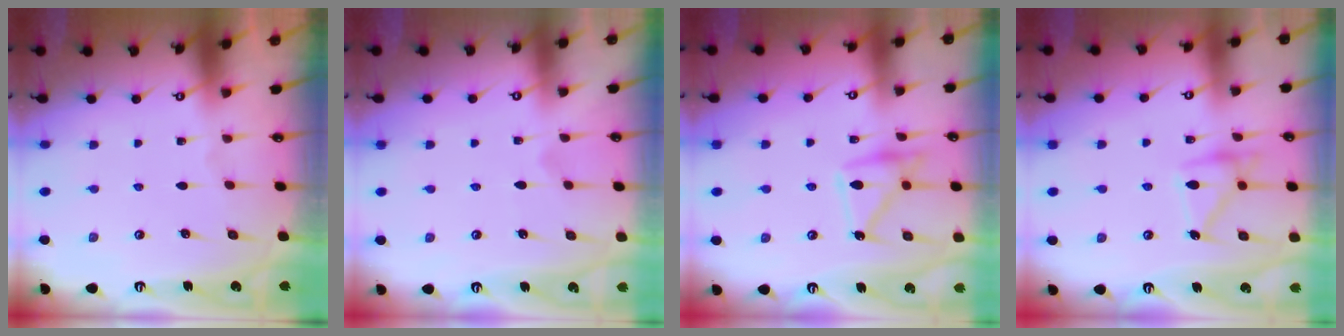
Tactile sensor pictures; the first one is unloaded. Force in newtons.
{"total": 6.7, "press": 6.7, "slide": 0.4}
{"total": 14.6, "press": 14.6, "slide": 0.8}
{"total": 15.5, "press": 15.4, "slide": 0.9}